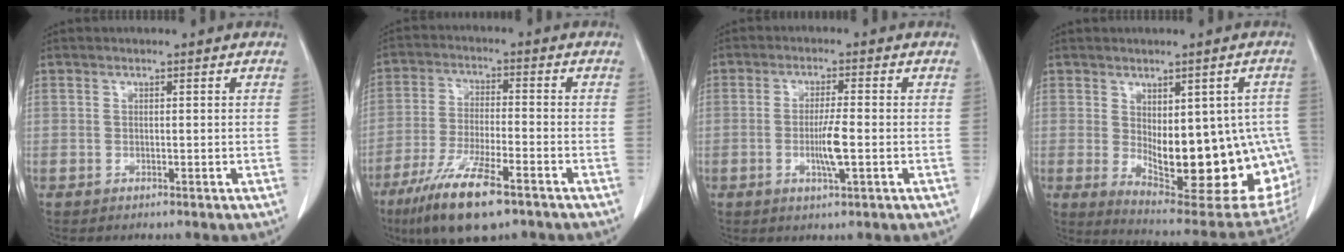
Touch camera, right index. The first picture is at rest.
{"total": 12.3, "force": [-7.8, 2.2, 9.2], "torque": [-0.176, -0.025, -0.136]}
{"total": 5.0, "force": [-1.1, 0.3, 4.8], "torque": [-0.093, -0.009, -0.019]}
{"total": 20.9, "force": [-2.7, 8.6, 18.9], "torque": [-0.181, -0.001, -0.006]}